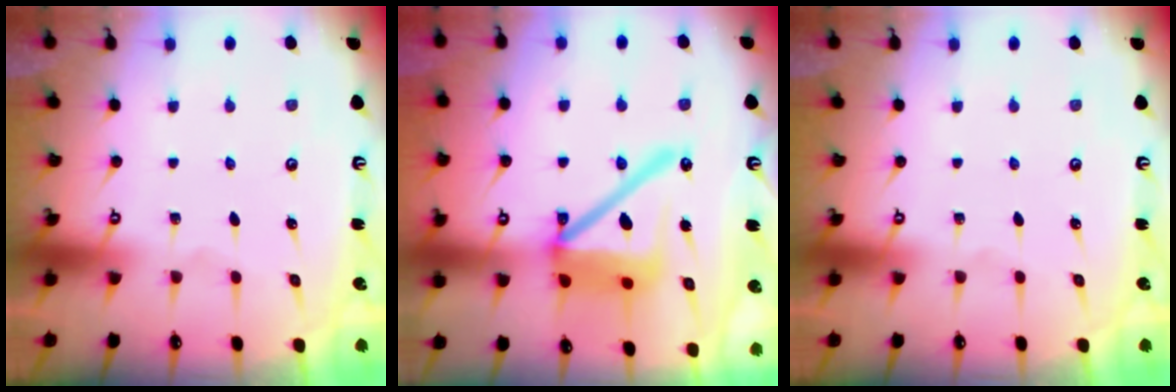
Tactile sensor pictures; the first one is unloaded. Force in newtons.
{"total": 19.2, "press": 19.1, "slide": 2.4}
{"total": 0.0}